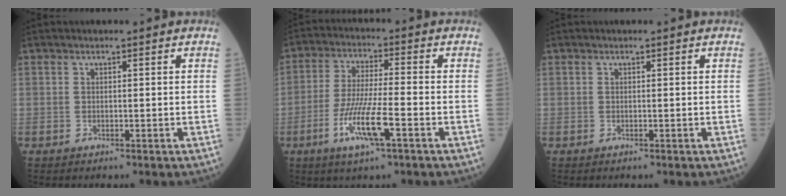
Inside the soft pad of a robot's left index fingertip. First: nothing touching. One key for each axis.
{"total": 9.1, "fx": -3.9, "fy": 0.7, "fz": 8.2, "tx": -0.167, "ty": -0.012, "tz": -0.074}
{"total": 0.0}